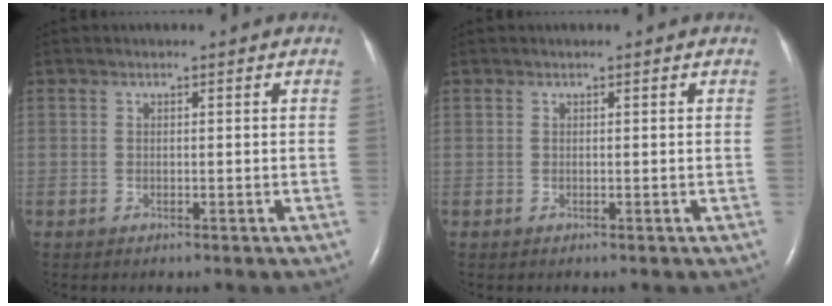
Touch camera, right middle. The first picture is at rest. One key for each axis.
{"total": 0.0}